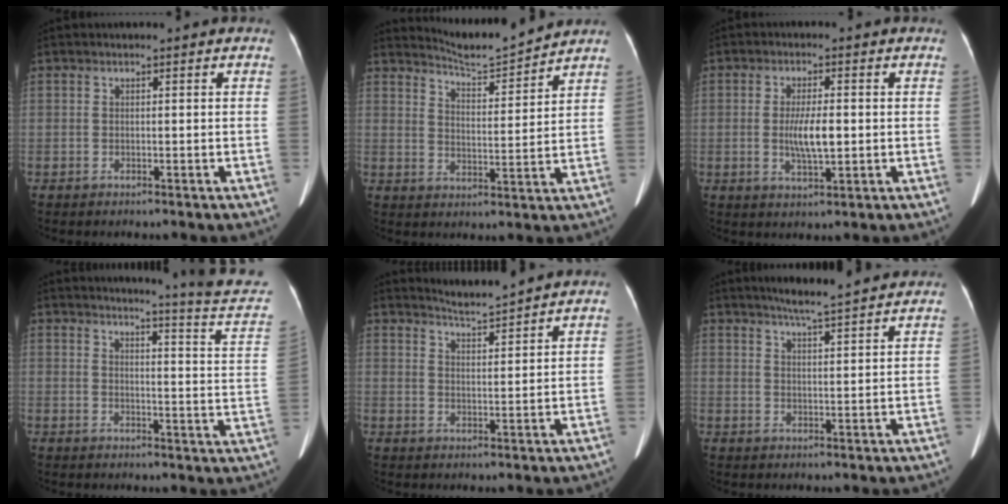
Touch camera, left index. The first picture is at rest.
{"total": 7.9, "force": [7.8, -0.9, 0.5], "torque": [-0.024, -0.012, 0.131]}
{"total": 5.3, "force": [-0.3, 1.1, 5.1], "torque": [-0.100, -0.005, -0.003]}
{"total": 14.3, "force": [13.8, -2.5, 2.5], "torque": [-0.040, -0.115, 0.142]}
{"total": 4.3, "force": [4.2, -1.0, 0.4], "torque": [-0.016, -0.006, 0.074]}
{"total": 8.6, "force": [7.6, 0.0, 4.0], "torque": [-0.066, 0.016, 0.106]}